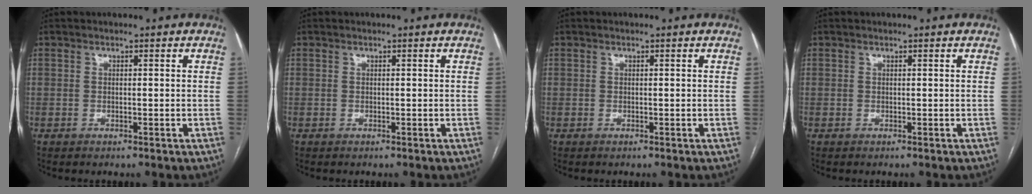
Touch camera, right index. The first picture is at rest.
{"total": 0.0}
{"total": 0.0}
{"total": 0.0}